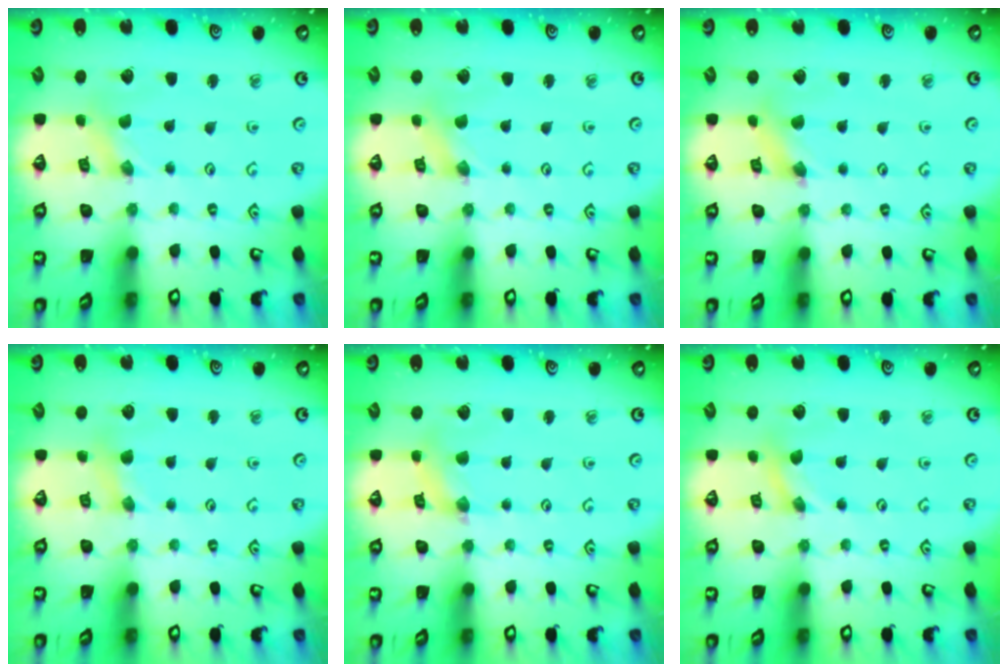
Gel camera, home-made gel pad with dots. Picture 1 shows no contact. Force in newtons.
{"total": 0.0}
{"total": 2.4, "press": 2.4, "slide": 0.4}
{"total": 4.0, "press": 4.0, "slide": 0.6}
{"total": 3.3, "press": 3.3, "slide": 0.4}
{"total": 0.0}